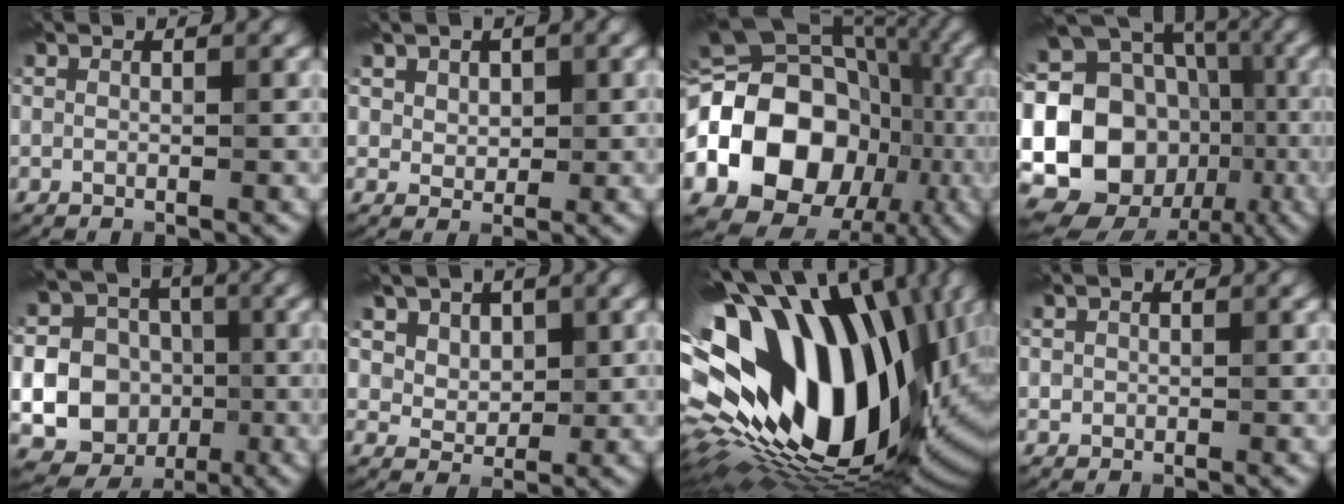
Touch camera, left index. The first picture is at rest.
{"total": 3.3, "force": [1.9, 2.4, 1.2], "torque": [-0.040, -0.007, 0.044]}
{"total": 17.0, "force": [-3.5, 13.1, 10.2], "torque": [-0.194, -0.004, -0.061]}
{"total": 21.0, "force": [-3.0, 18.2, 9.9], "torque": [-0.200, 0.005, -0.082]}
{"total": 21.4, "force": [-3.5, 20.5, 5.4], "torque": [-0.142, -0.018, -0.084]}
{"total": 4.8, "force": [2.8, 3.4, 1.9], "torque": [-0.050, -0.016, 0.065]}
{"total": 20.9, "force": [1.4, 13.6, 15.8], "torque": [-0.318, -0.034, 0.035]}
{"total": 0.6, "force": [0.1, 0.6, 0.1], "torque": [0.004, -0.002, -0.001]}